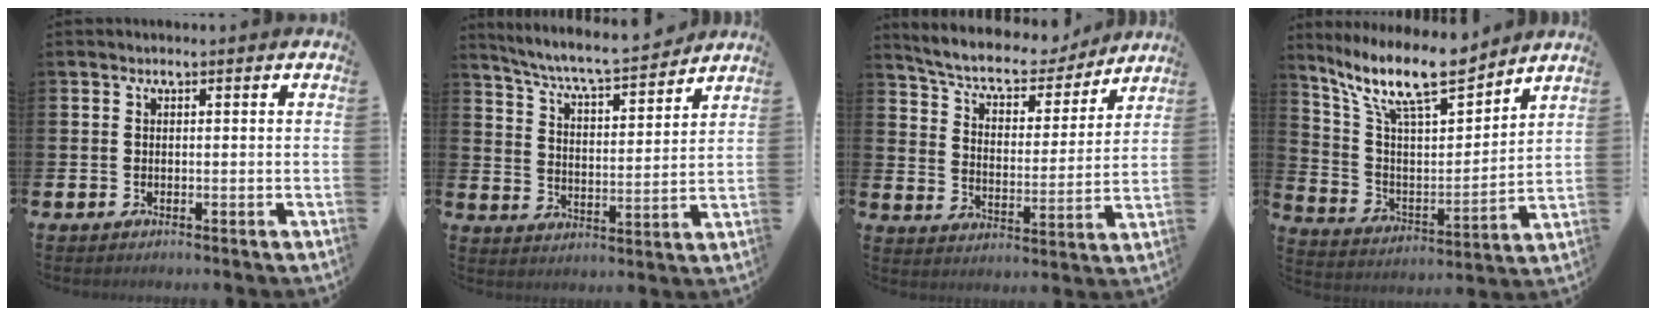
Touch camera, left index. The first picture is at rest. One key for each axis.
{"total": 7.0, "fx": 6.6, "fy": 0.1, "fz": 2.1, "tx": -0.071, "ty": -0.047, "tz": 0.113}
{"total": 7.5, "fx": 6.8, "fy": 2.3, "fz": 2.2, "tx": -0.073, "ty": -0.048, "tz": 0.113}
{"total": 12.8, "fx": 10.6, "fy": 3.1, "fz": 6.5, "tx": -0.152, "ty": -0.061, "tz": 0.185}